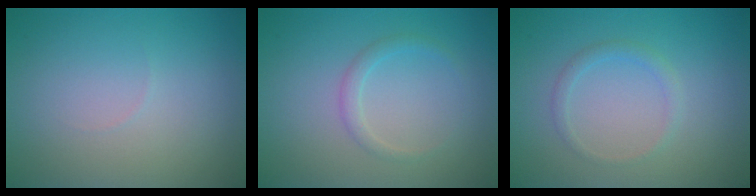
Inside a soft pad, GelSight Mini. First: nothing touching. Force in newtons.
{"total": 1.3, "press": 1.3, "slide": 0.1}
{"total": 1.2, "press": 1.2, "slide": 0.0}